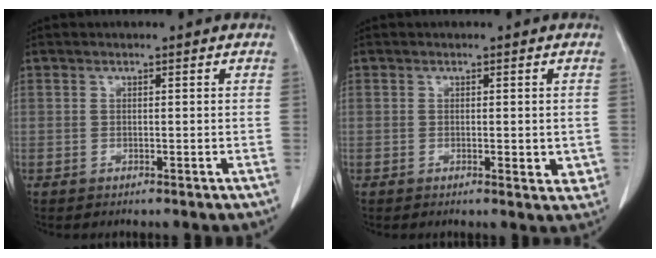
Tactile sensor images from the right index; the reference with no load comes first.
{"total": 3.1, "force": [-0.5, 1.2, 2.8], "torque": [-0.028, -0.004, -0.004]}